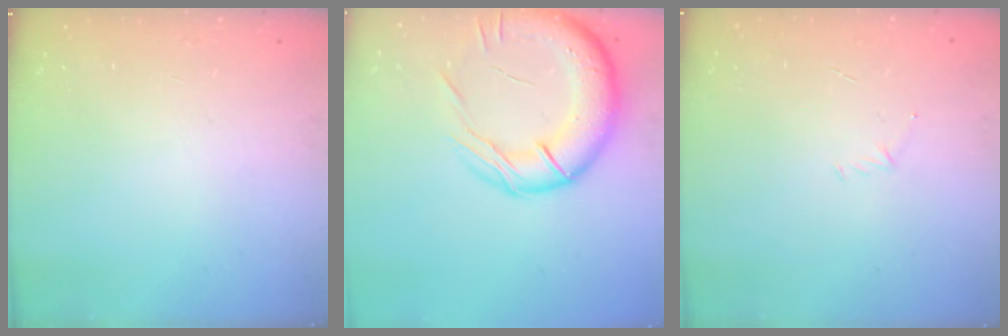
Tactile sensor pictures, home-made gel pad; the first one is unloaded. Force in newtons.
{"total": 19.3, "press": 19.1, "slide": 2.8}
{"total": 2.9, "press": 2.8, "slide": 0.8}